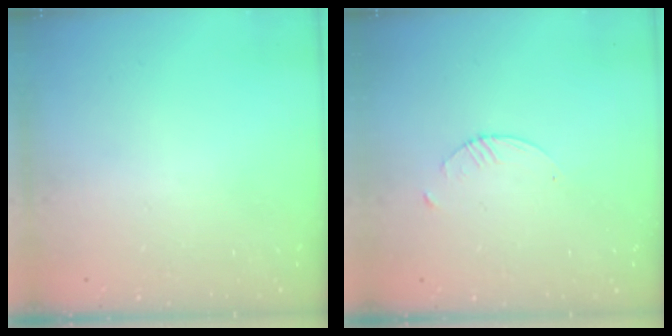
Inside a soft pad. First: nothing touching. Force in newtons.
{"total": 1.5, "press": 1.5, "slide": 0.2}